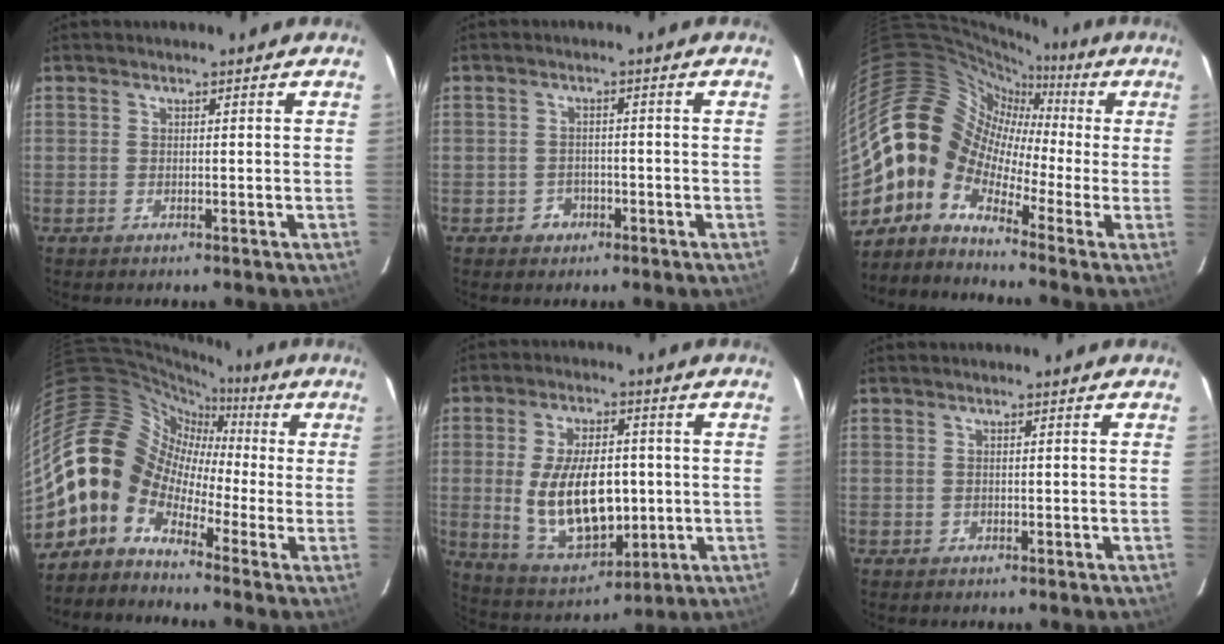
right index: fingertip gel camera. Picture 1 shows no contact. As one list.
[{"total": 3.0, "force": [-1.6, 2.6, 0.3], "torque": [-0.010, 0.011, -0.020]}, {"total": 12.6, "force": [-2.3, 10.6, 6.4], "torque": [-0.116, 0.031, -0.080]}, {"total": 13.3, "force": [-4.9, 10.9, 5.9], "torque": [-0.112, 0.030, -0.124]}, {"total": 16.7, "force": [-0.8, 8.9, 14.1], "torque": [-0.276, -0.014, 0.008]}, {"total": 0.6, "force": [-0.4, 0.4, 0.1], "torque": [-0.002, 0.003, -0.004]}]